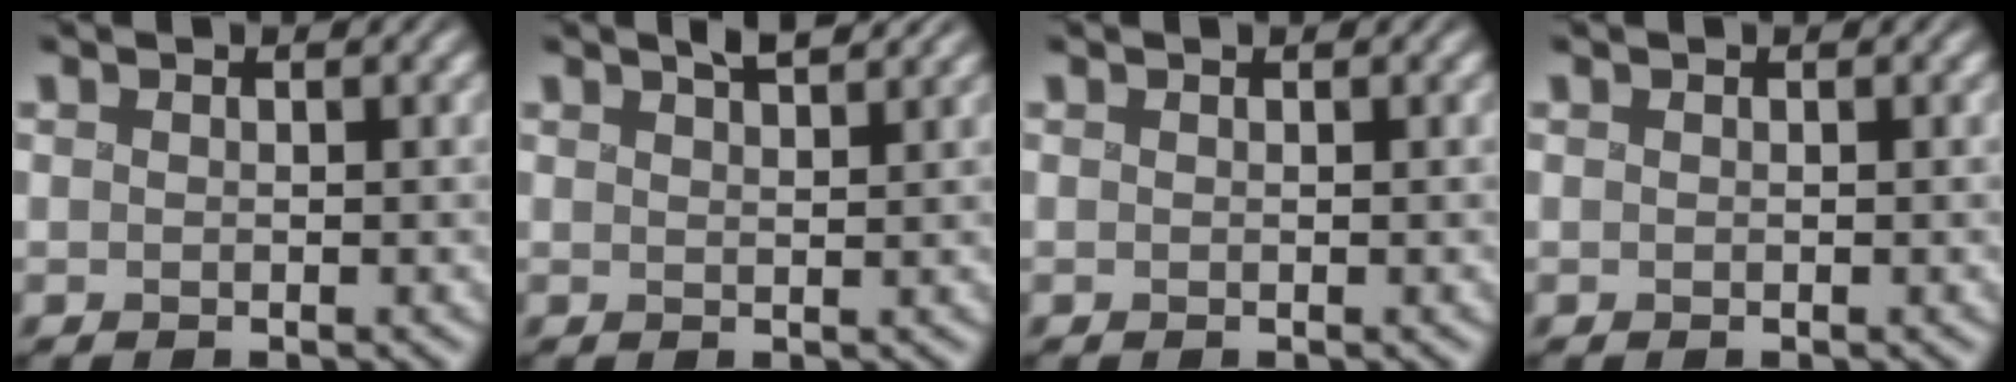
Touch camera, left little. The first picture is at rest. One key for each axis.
{"total": 2.1, "fx": 1.6, "fy": 0.4, "fz": 1.3, "tx": -0.009, "ty": 0.005, "tz": 0.025}
{"total": 0.0}
{"total": 0.0}